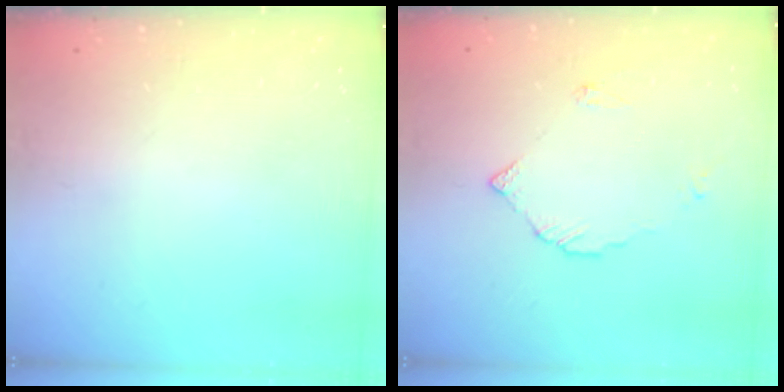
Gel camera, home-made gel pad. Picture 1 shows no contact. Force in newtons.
{"total": 3.0, "press": 3.0, "slide": 0.2}